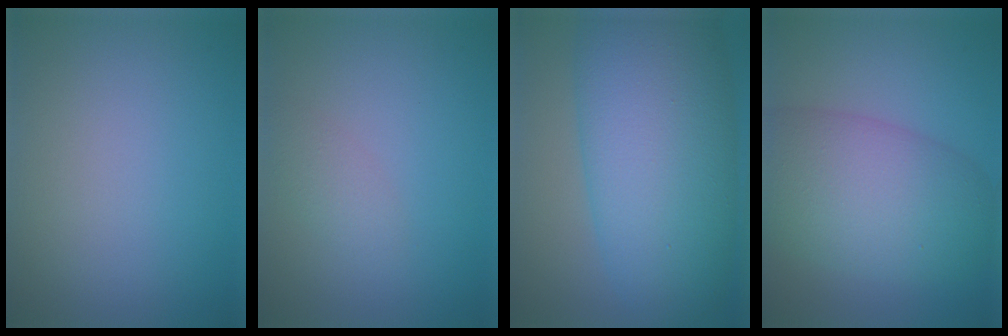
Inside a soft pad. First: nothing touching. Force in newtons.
{"total": 1.5, "press": 1.5, "slide": 0.1}
{"total": 13.1, "press": 13.1, "slide": 0.2}
{"total": 9.2, "press": 9.2, "slide": 0.2}